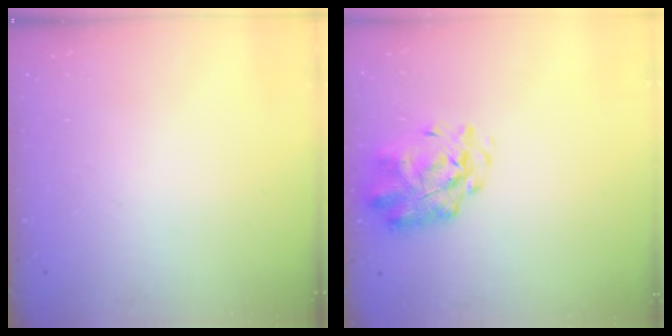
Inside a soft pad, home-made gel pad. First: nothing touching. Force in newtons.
{"total": 2.9, "press": 2.8, "slide": 0.7}